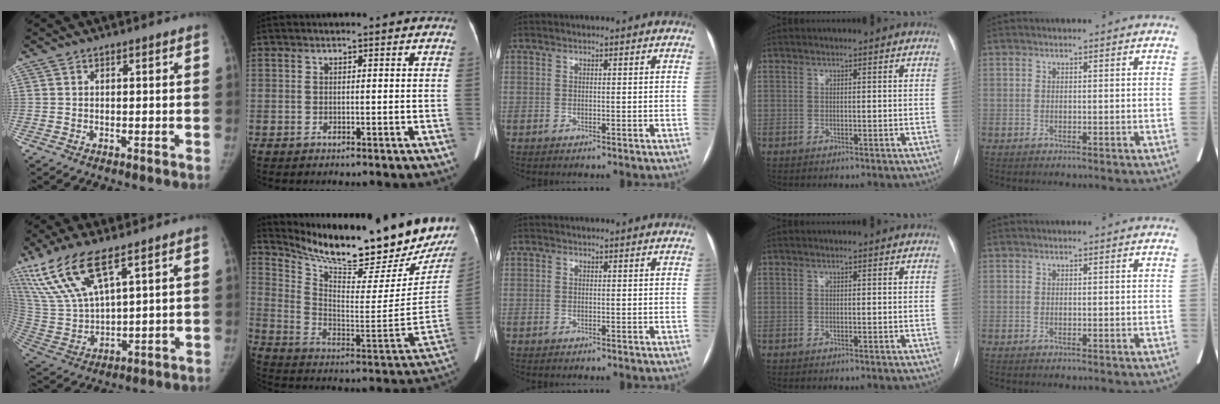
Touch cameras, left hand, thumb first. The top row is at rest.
{"thumb": {"total": 15.1, "force": [9.5, 4.8, 10.8], "torque": [-0.230, -0.034, 0.202]}, "index": {"total": 27.6, "force": [23.3, 3.5, 14.3], "torque": [-0.244, -0.079, 0.334]}}